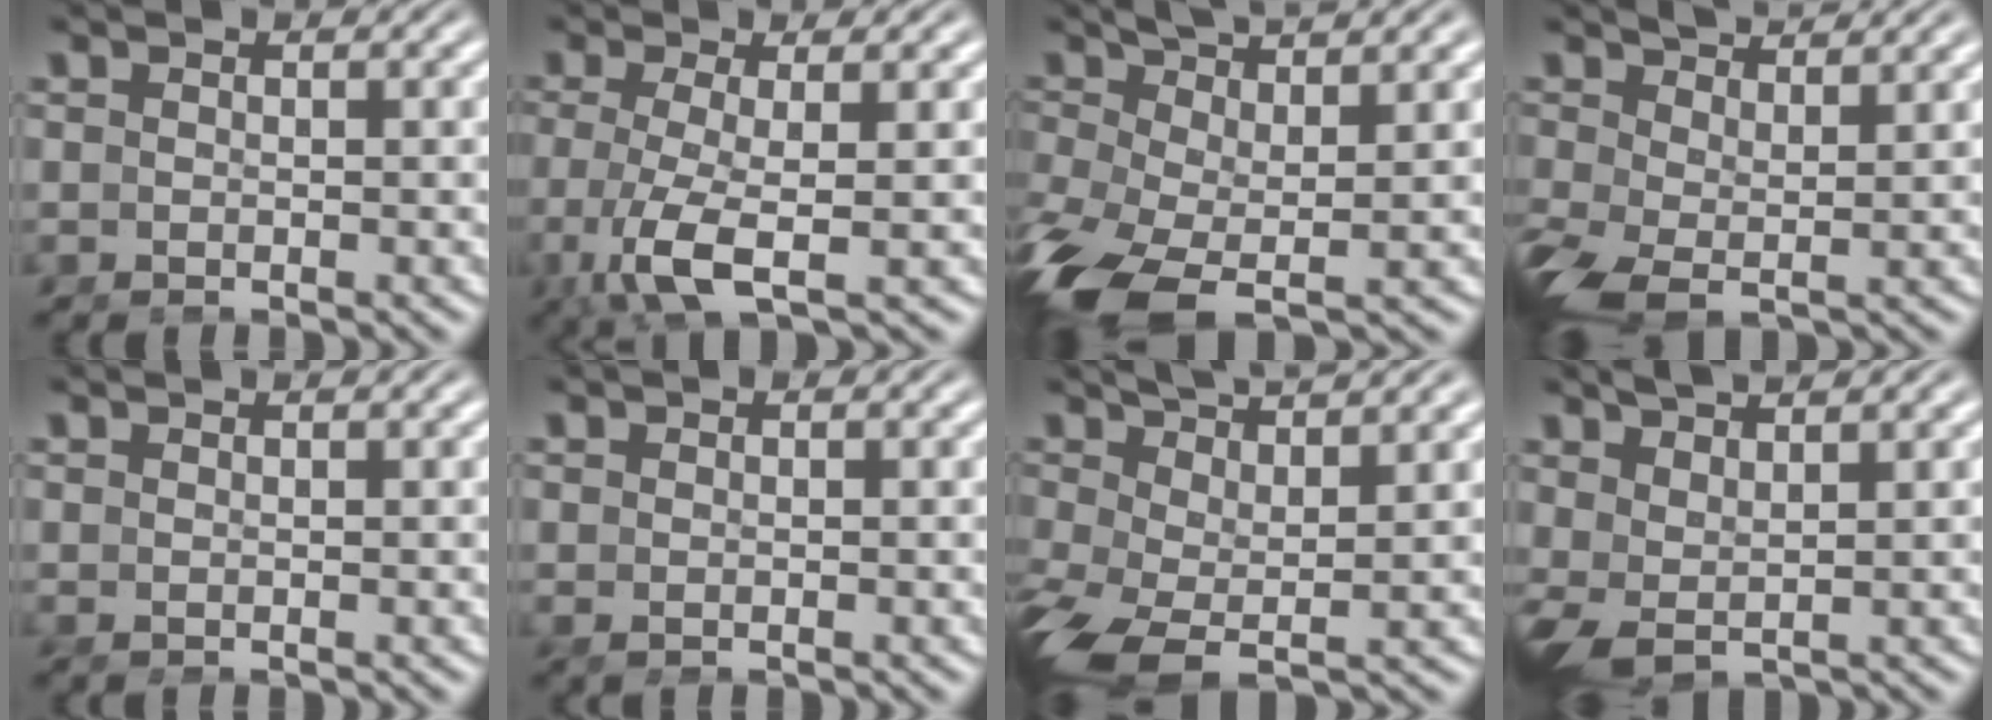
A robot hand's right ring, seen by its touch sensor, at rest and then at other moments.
{"total": 5.1, "force": [-1.4, 1.1, 4.7], "torque": [-0.108, -0.020, -0.018]}
{"total": 7.6, "force": [-1.9, 4.4, 5.9], "torque": [-0.139, -0.033, -0.023]}
{"total": 3.4, "force": [0.6, 1.6, 2.9], "torque": [-0.061, -0.011, 0.016]}
{"total": 0.7, "force": [0.4, -0.2, 0.4], "torque": [-0.005, 0.003, 0.010]}
{"total": 0.9, "force": [0.4, 0.0, 0.8], "torque": [-0.012, 0.007, 0.005]}
{"total": 7.2, "force": [0.1, 4.6, 5.5], "torque": [-0.125, -0.020, 0.003]}
{"total": 3.9, "force": [1.0, 2.7, 2.7], "torque": [-0.071, 0.001, 0.017]}